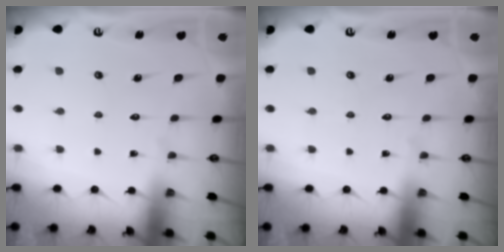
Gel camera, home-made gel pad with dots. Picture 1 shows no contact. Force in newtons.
{"total": 0.0}